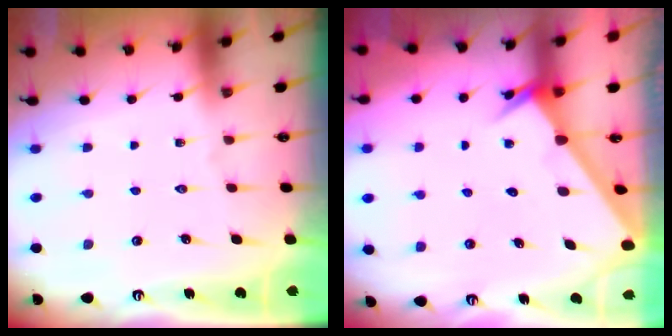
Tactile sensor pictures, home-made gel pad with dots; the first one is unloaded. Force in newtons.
{"total": 2.5, "press": 2.5, "slide": 0.3}